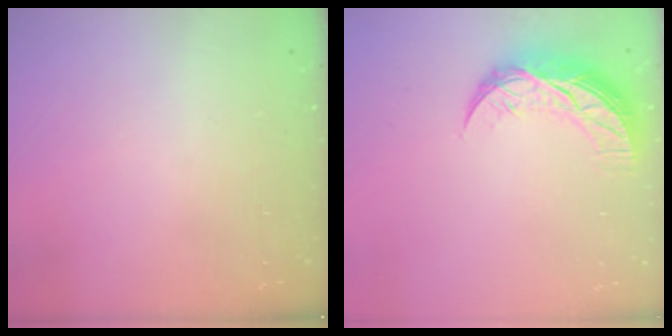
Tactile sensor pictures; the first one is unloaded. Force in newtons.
{"total": 10.1, "press": 10.0, "slide": 0.9}